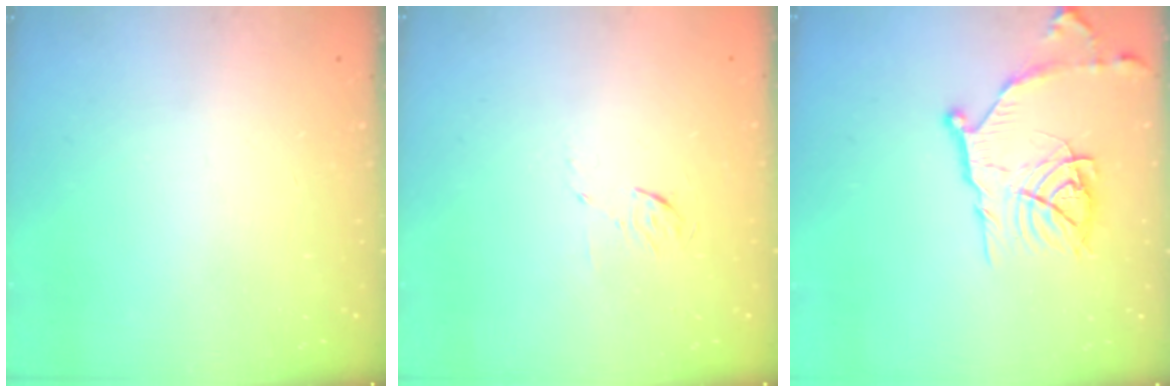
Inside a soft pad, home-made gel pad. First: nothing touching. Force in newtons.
{"total": 4.0, "press": 3.7, "slide": 1.3}
{"total": 15.2, "press": 15.2, "slide": 1.1}